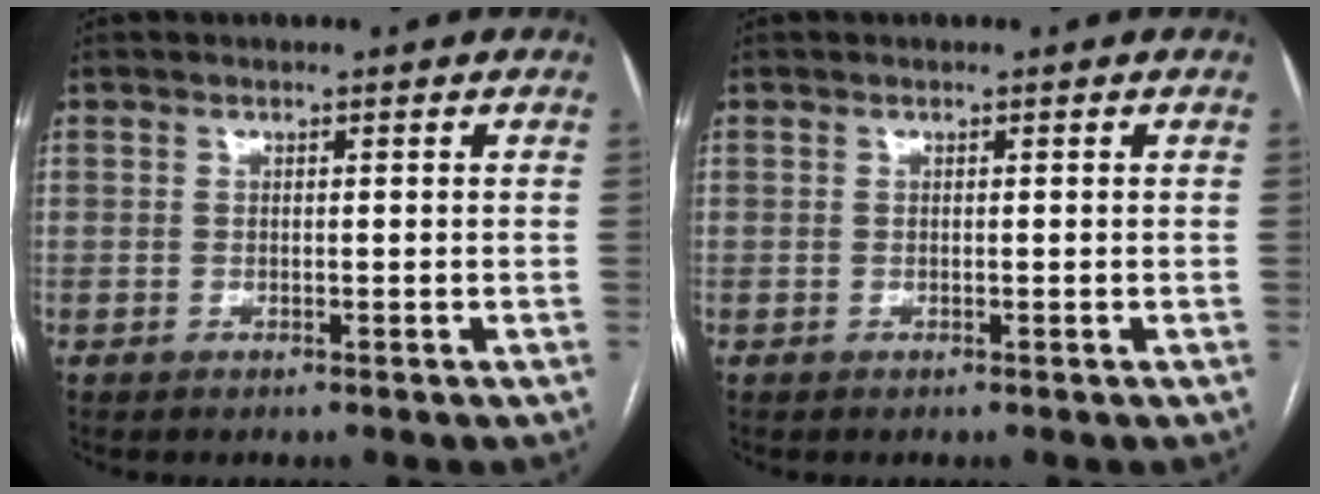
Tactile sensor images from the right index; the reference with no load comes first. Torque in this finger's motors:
{"motor_torque": [0.00, 0.00, 0.00, 0.00]}